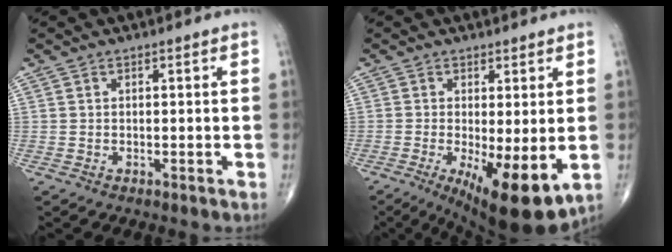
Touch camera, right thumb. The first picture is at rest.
{"total": 12.0, "force": [-2.8, 3.7, 11.1], "torque": [-0.168, -0.025, -0.033]}